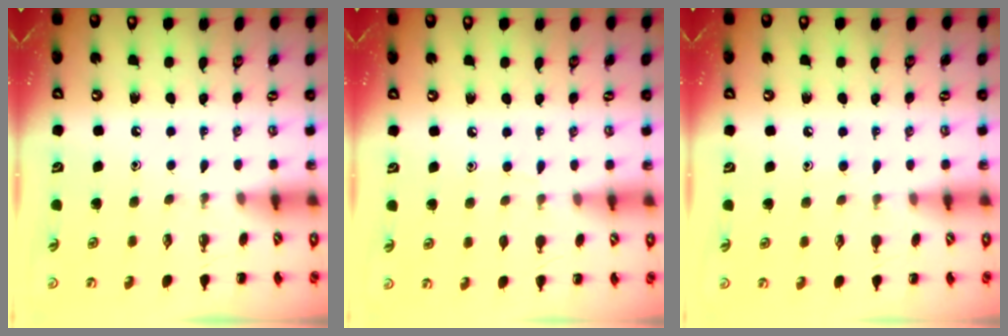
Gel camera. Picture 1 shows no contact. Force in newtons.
{"total": 4.9, "press": 4.6, "slide": 1.7}
{"total": 5.9, "press": 5.4, "slide": 2.3}